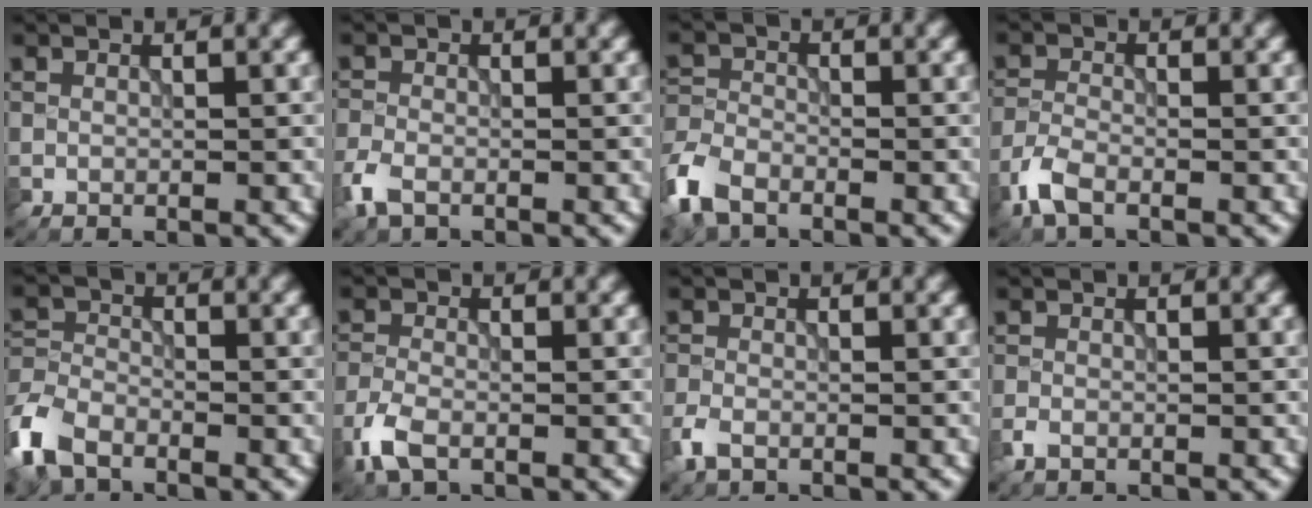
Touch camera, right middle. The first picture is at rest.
{"total": 2.5, "force": [-1.6, 1.3, 1.4], "torque": [-0.039, -0.005, -0.042]}
{"total": 4.7, "force": [-3.3, 2.4, 2.3], "torque": [-0.056, -0.005, -0.080]}
{"total": 2.9, "force": [-1.9, 1.2, 1.8], "torque": [-0.045, -0.002, -0.050]}
{"total": 5.4, "force": [-3.7, 2.9, 2.6], "torque": [-0.064, -0.003, -0.089]}
{"total": 3.0, "force": [-1.8, 1.4, 2.0], "torque": [-0.052, -0.004, -0.047]}
{"total": 2.0, "force": [-1.3, 1.0, 1.2], "torque": [-0.032, -0.004, -0.033]}
{"total": 1.3, "force": [-0.8, 0.7, 0.7], "torque": [-0.018, -0.003, -0.020]}